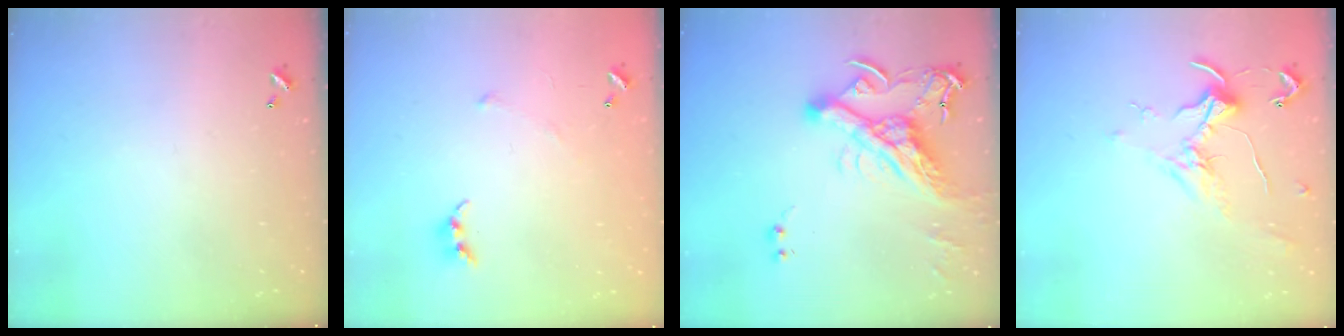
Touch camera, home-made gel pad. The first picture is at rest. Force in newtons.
{"total": 4.7, "press": 4.7, "slide": 0.6}
{"total": 14.9, "press": 14.7, "slide": 2.3}
{"total": 0.7, "press": 0.3, "slide": 0.7}